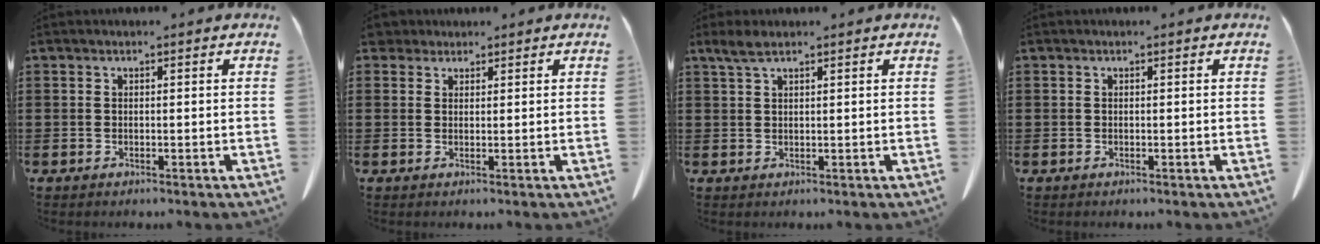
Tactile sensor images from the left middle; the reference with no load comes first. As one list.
[{"total": 2.4, "force": [2.0, 1.2, 0.5], "torque": [-0.018, 0.009, 0.039]}, {"total": 2.5, "force": [1.6, 0.7, 1.8], "torque": [-0.039, 0.003, 0.030]}, {"total": 0.0}]